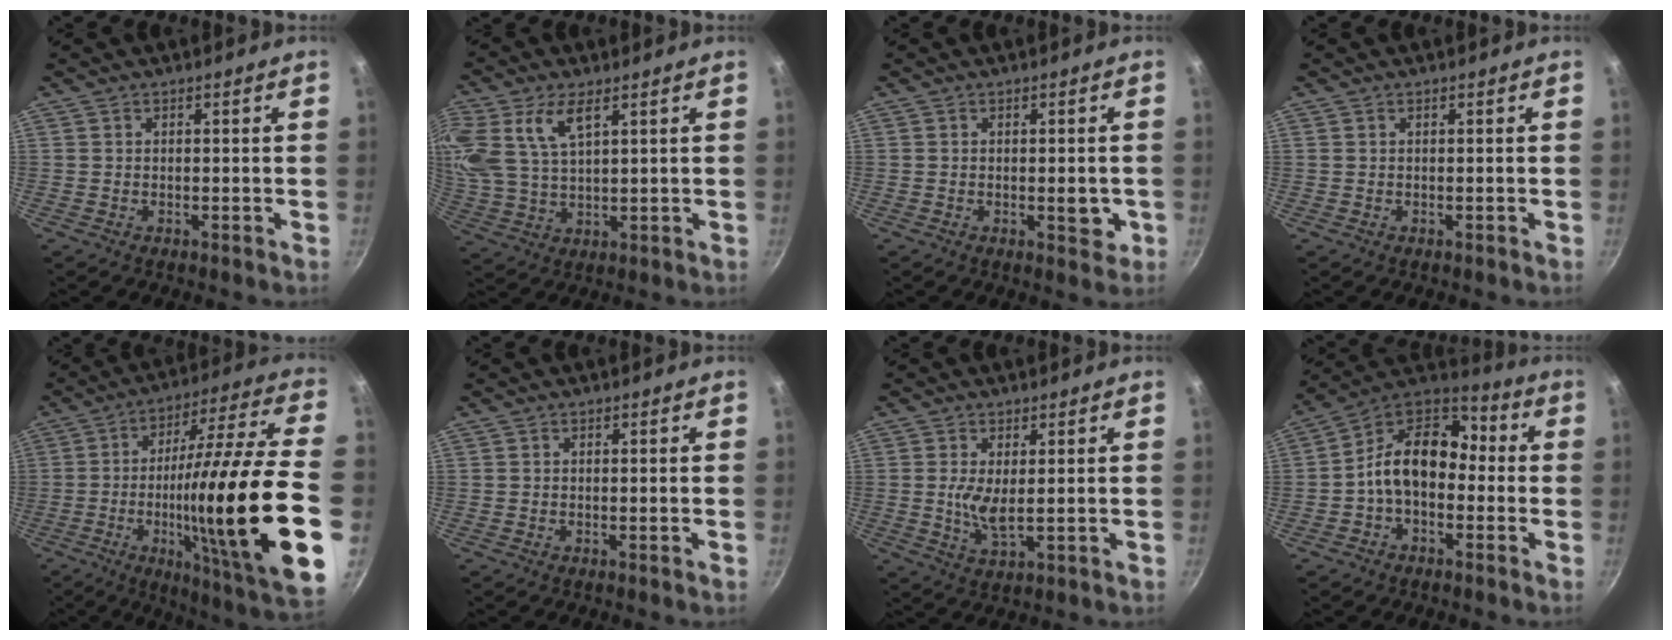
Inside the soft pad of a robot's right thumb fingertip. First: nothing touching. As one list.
[{"total": 12.3, "force": [5.6, 6.1, 9.1], "torque": [-0.190, -0.010, 0.117]}, {"total": 3.9, "force": [-0.8, 1.7, 3.4], "torque": [-0.033, -0.001, -0.010]}, {"total": 0.0}, {"total": 32.3, "force": [-6.2, 6.0, 31.1], "torque": [-0.459, 0.018, -0.092]}, {"total": 0.6, "force": [-0.2, -0.1, 0.5], "torque": [-0.012, 0.001, -0.003]}, {"total": 5.0, "force": [0.4, 1.5, 4.7], "torque": [-0.100, -0.013, 0.013]}, {"total": 14.5, "force": [-1.6, 10.0, 10.4], "torque": [-0.142, 0.055, -0.052]}]